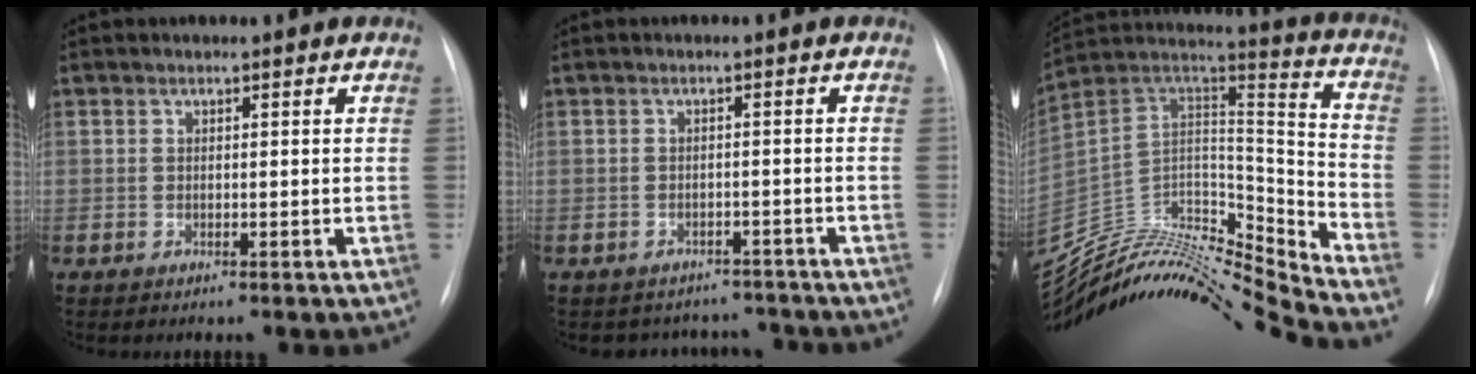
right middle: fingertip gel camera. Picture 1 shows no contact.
{"total": 6.1, "force": [-5.5, 2.6, -0.5], "torque": [0.016, 0.025, -0.062]}
{"total": 27.0, "force": [-25.5, 1.3, 8.8], "torque": [-0.184, 0.014, -0.423]}